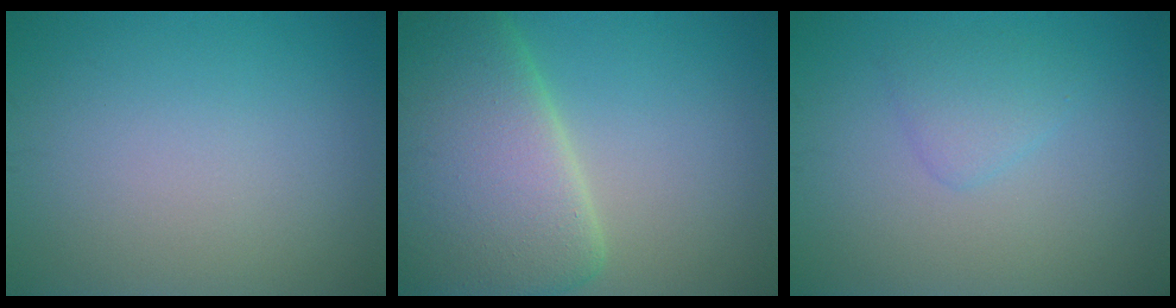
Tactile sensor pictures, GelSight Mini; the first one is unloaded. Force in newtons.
{"total": 11.8, "press": 11.8, "slide": 0.6}
{"total": 1.8, "press": 1.8, "slide": 0.1}